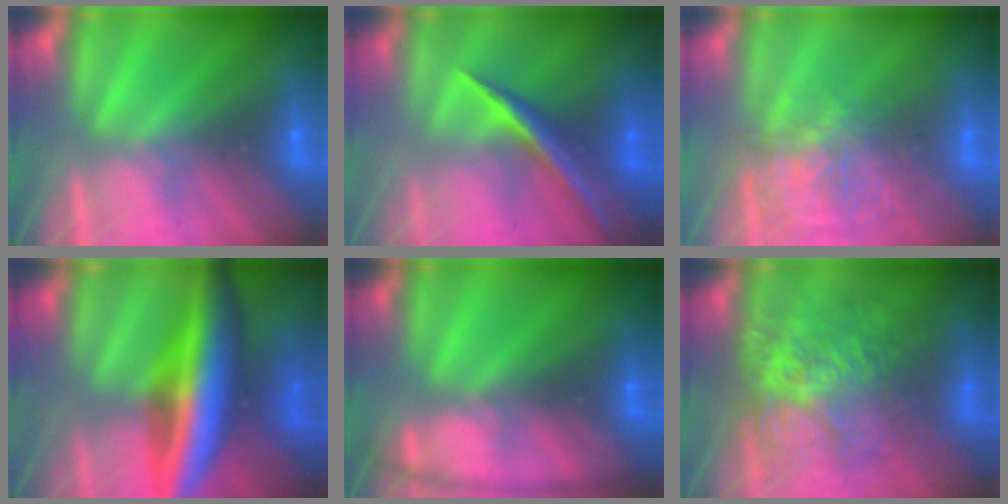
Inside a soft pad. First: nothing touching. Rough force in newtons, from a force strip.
{"total": 1.8}
{"total": 3.7}
{"total": 8.3}
{"total": 7.9}
{"total": 8.1}